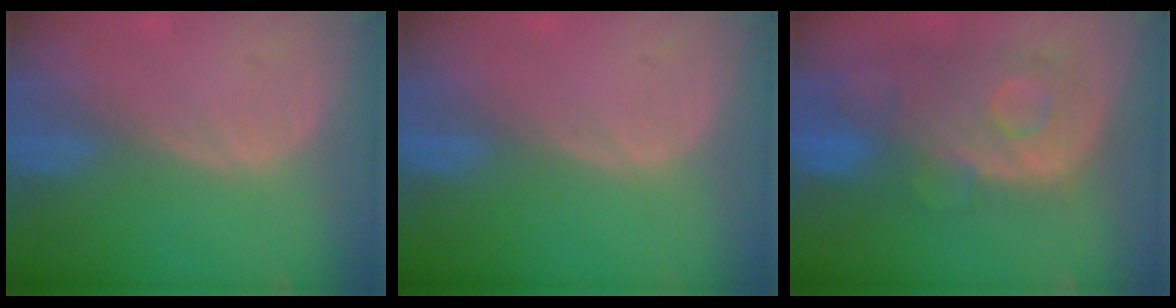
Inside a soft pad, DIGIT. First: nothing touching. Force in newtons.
{"total": 0.0}
{"total": 11.2, "press": 9.7, "slide": 5.6}